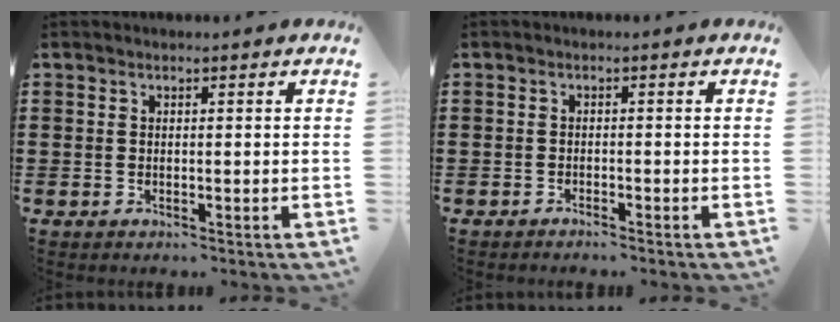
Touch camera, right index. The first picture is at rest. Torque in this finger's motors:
{"motor_torque": [0.16, 0.16, -0.04, -0.03]}